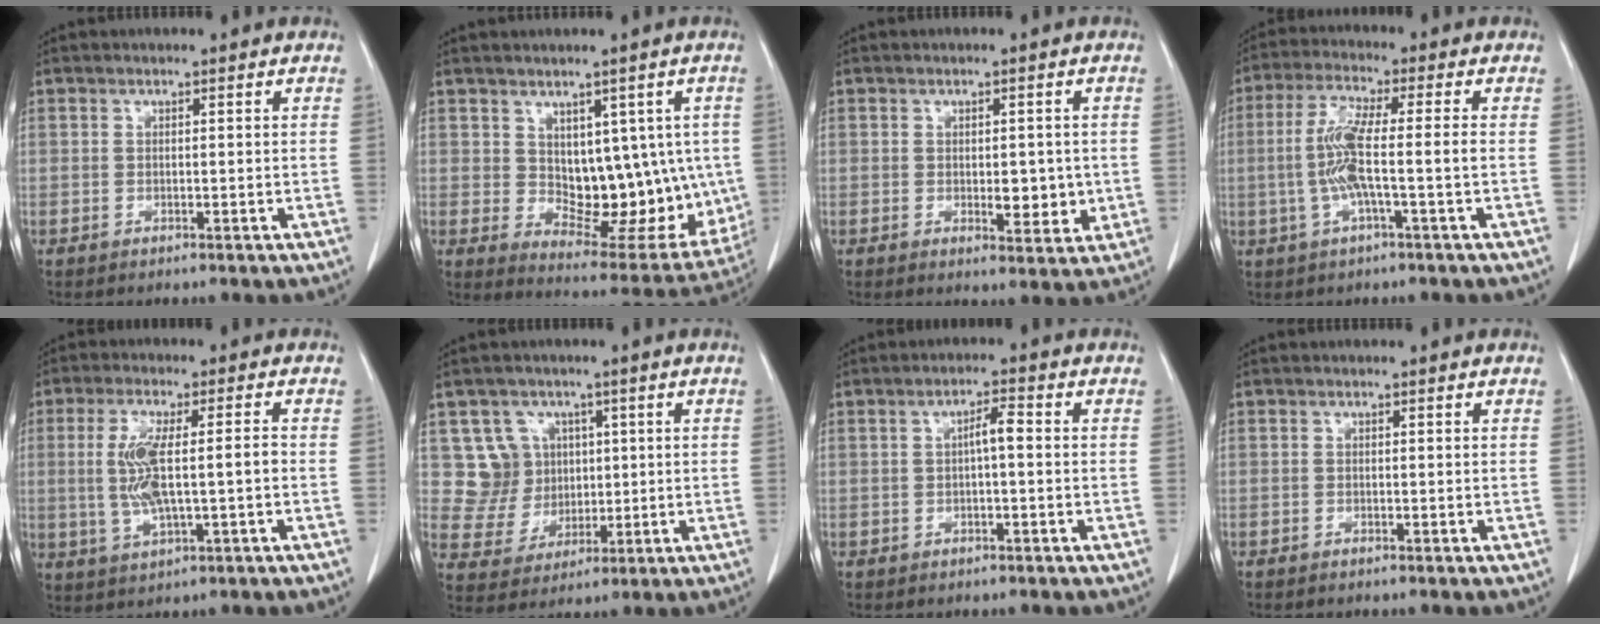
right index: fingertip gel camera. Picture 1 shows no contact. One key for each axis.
{"total": 13.9, "fx": 1.0, "fy": 7.6, "fz": 11.6, "tx": -0.133, "ty": 0.005, "tz": 0.043}
{"total": 4.8, "fx": -0.3, "fy": 2.3, "fz": 4.1, "tx": -0.049, "ty": -0.004, "tz": 0.005}
{"total": 7.6, "fx": -0.9, "fy": 0.6, "fz": 7.5, "tx": -0.155, "ty": 0.012, "tz": -0.019}
{"total": 8.5, "fx": -0.4, "fy": 2.0, "fz": 8.3, "tx": -0.171, "ty": 0.012, "tz": 0.000}
{"total": 7.6, "fx": 2.5, "fy": 7.2, "fz": 0.4, "tx": -0.006, "ty": 0.024, "tz": 0.058}
{"total": 2.8, "fx": 0.1, "fy": 0.5, "fz": 2.7, "tx": -0.043, "ty": 0.009, "tz": 0.003}
{"total": 0.0}